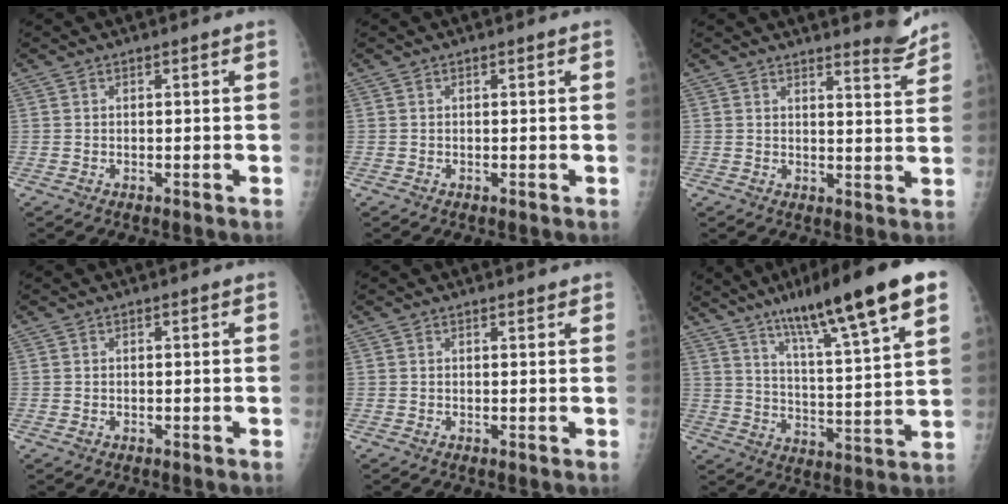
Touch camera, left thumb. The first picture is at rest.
{"total": 0.0}
{"total": 4.3, "force": [4.2, 0.1, 1.1], "torque": [-0.012, -0.049, 0.052]}
{"total": 0.0}
{"total": 1.2, "force": [1.0, 0.4, 0.5], "torque": [-0.004, -0.002, 0.010]}
{"total": 21.2, "force": [12.7, 2.6, 16.8], "torque": [-0.250, -0.038, 0.200]}